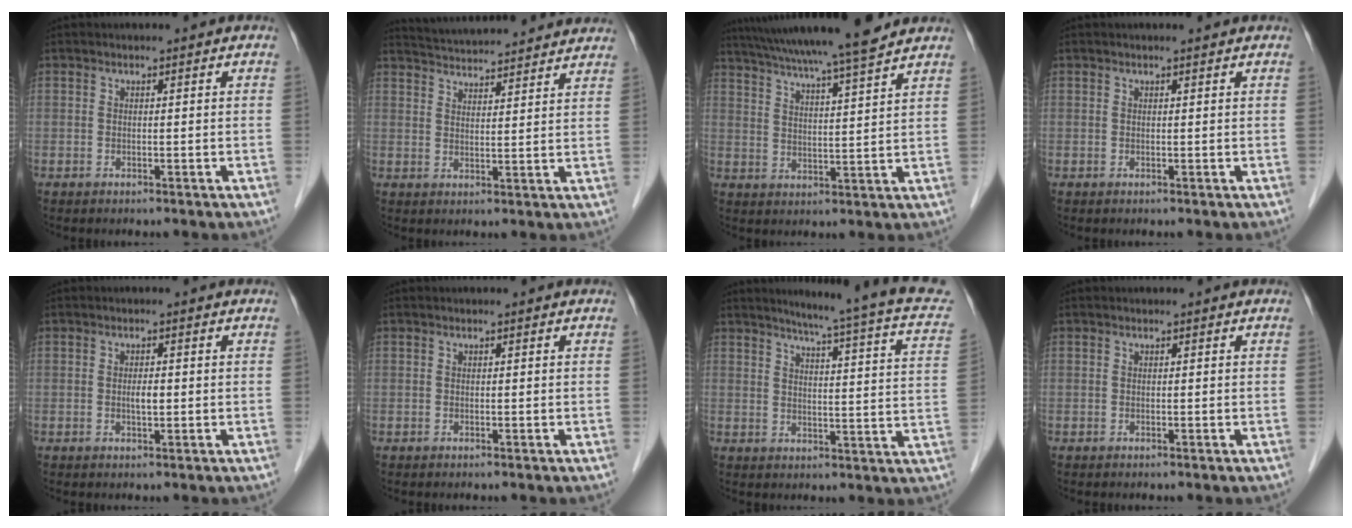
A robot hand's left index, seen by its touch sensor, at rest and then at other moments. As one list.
[{"total": 15.9, "force": [15.0, 1.6, 5.1], "torque": [-0.085, 0.033, 0.206]}, {"total": 17.2, "force": [15.0, -0.4, 8.4], "torque": [-0.147, 0.015, 0.223]}, {"total": 1.3, "force": [1.1, -0.1, 0.7], "torque": [-0.010, 0.008, 0.018]}, {"total": 1.6, "force": [-0.1, 0.5, 1.5], "torque": [-0.029, 0.001, -0.001]}, {"total": 0.0}, {"total": 18.4, "force": [15.2, 0.8, 10.3], "torque": [-0.139, -0.028, 0.167]}, {"total": 0.0}]